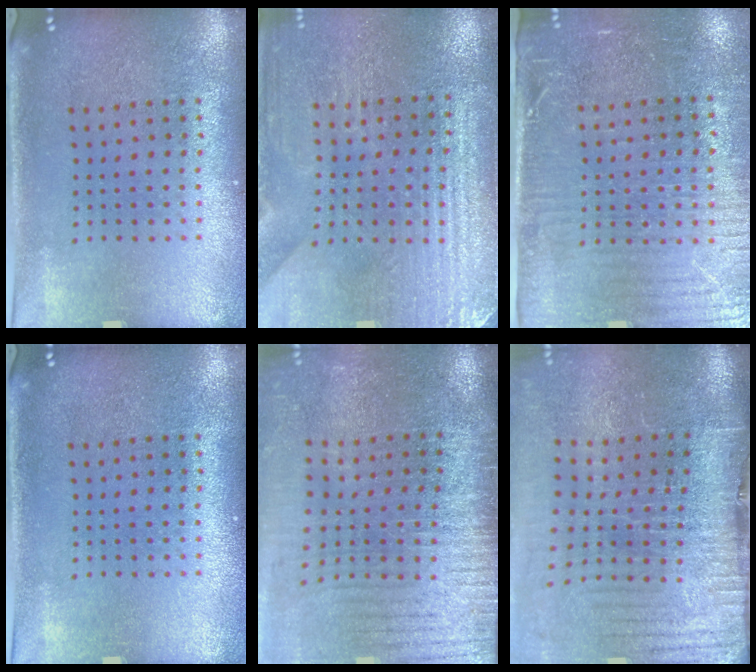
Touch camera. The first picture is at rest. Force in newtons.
{"total": 3.3, "press": 3.3, "slide": 0.2}
{"total": 3.6, "press": 3.1, "slide": 1.7}
{"total": 0.0}
{"total": 4.2, "press": 3.6, "slide": 2.2}
{"total": 4.7, "press": 3.8, "slide": 2.8}